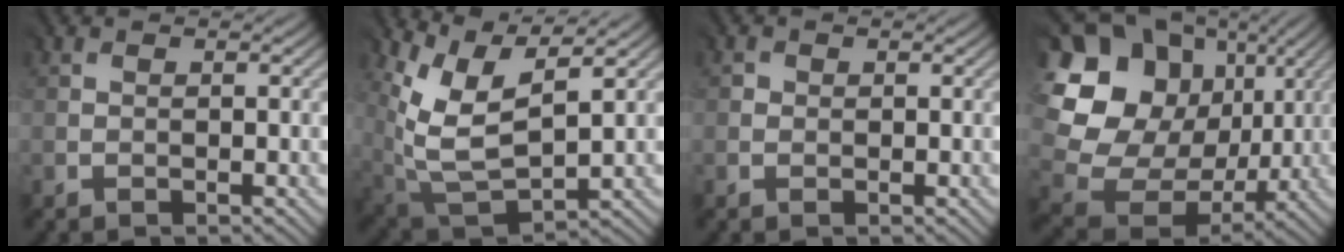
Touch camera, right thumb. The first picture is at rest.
{"total": 8.9, "force": [4.6, 3.9, 6.6], "torque": [-0.172, -0.006, 0.101]}
{"total": 0.6, "force": [-0.1, 0.5, -0.3], "torque": [0.009, -0.001, -0.005]}
{"total": 21.0, "force": [6.2, 17.7, 9.5], "torque": [-0.281, 0.030, 0.136]}